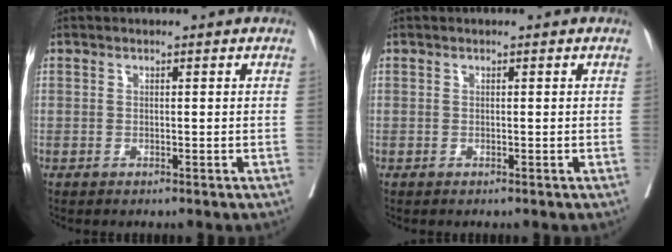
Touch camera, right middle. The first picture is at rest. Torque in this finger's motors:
{"motor_torque": [0.00, 0.00, 0.00, 0.00]}